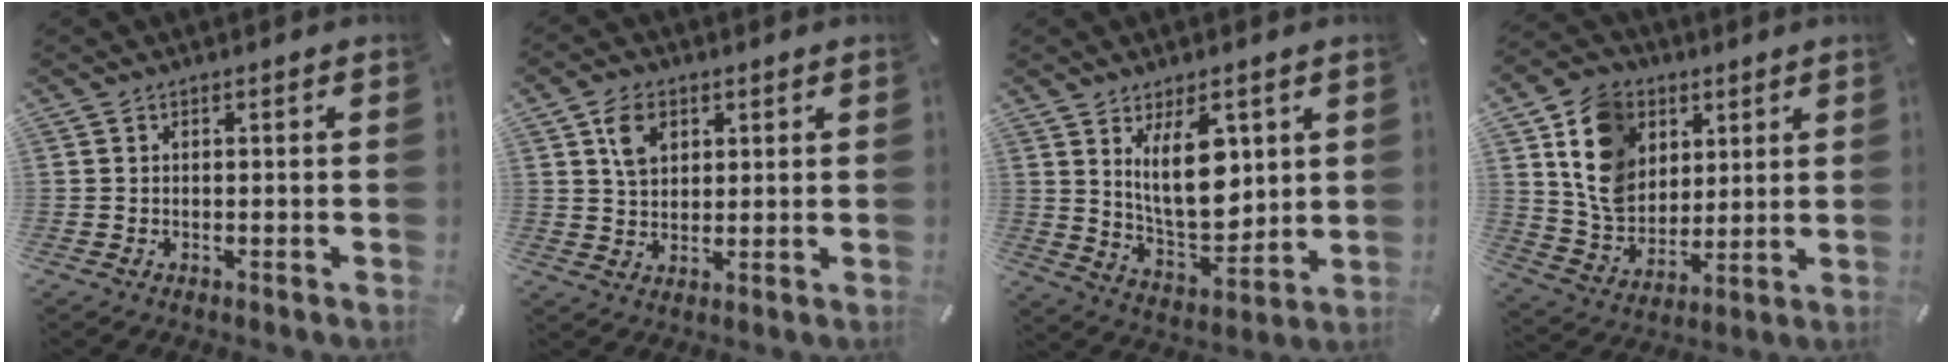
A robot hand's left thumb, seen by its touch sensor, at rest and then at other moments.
{"total": 6.4, "force": [2.7, 4.7, 3.4], "torque": [-0.054, 0.000, 0.047]}
{"total": 14.0, "force": [5.2, 7.4, 10.7], "torque": [-0.189, -0.028, 0.087]}
{"total": 13.2, "force": [4.9, 11.1, 5.1], "torque": [-0.099, -0.009, 0.099]}